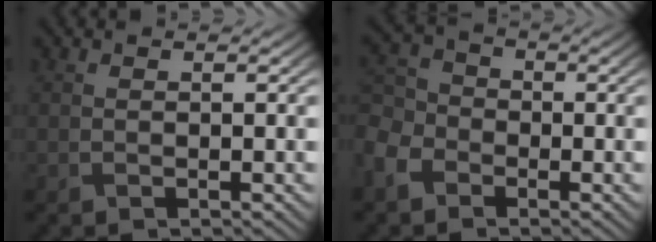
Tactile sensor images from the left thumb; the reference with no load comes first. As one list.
[{"total": 6.6, "force": [-3.4, 4.8, 2.8], "torque": [-0.092, -0.007, -0.086]}]